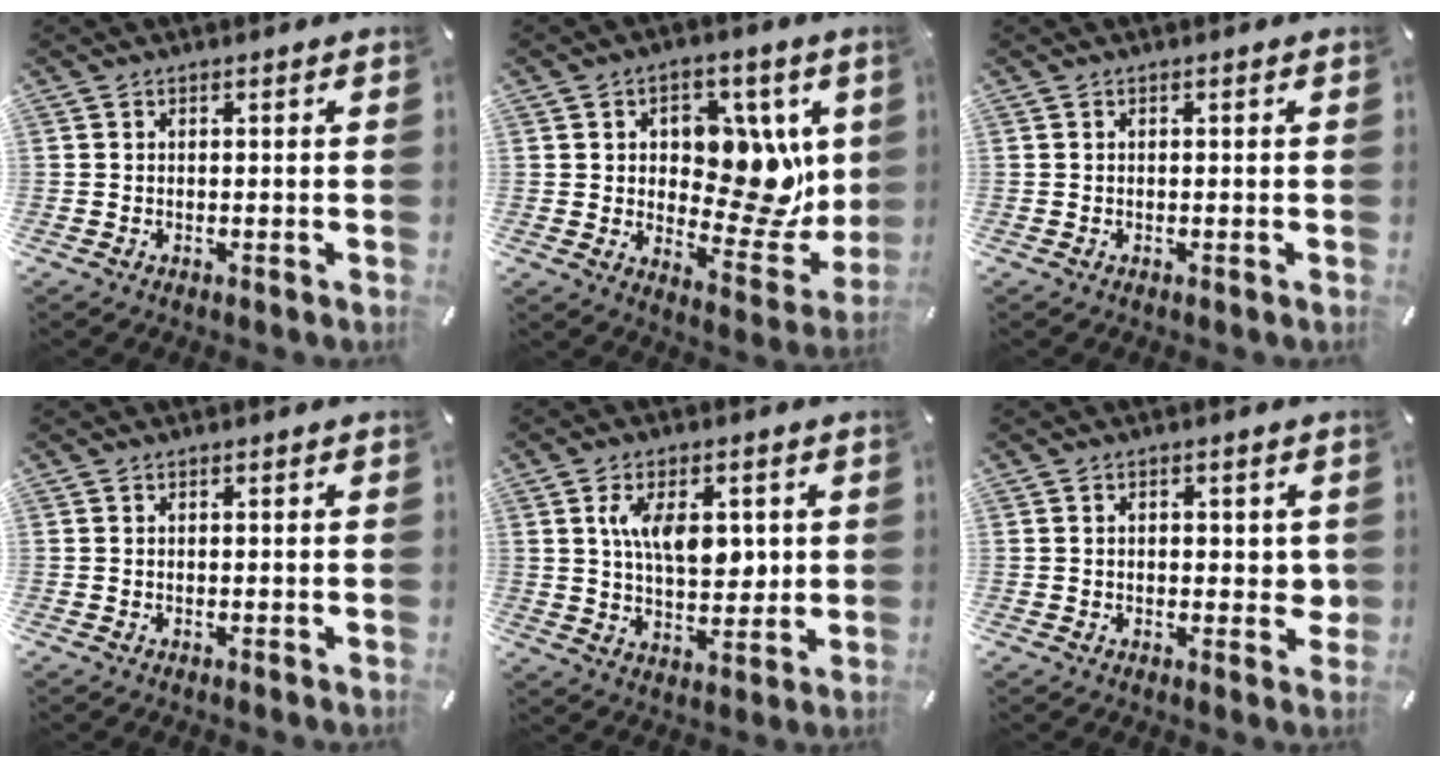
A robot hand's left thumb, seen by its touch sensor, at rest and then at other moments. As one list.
[{"total": 15.1, "force": [3.0, 10.2, 10.7], "torque": [-0.122, -0.022, 0.056]}, {"total": 0.0}, {"total": 0.0}, {"total": 11.0, "force": [2.6, 6.2, 8.7], "torque": [-0.147, -0.002, 0.043]}, {"total": 4.1, "force": [0.2, 2.4, 3.3], "torque": [-0.039, 0.000, -0.002]}]